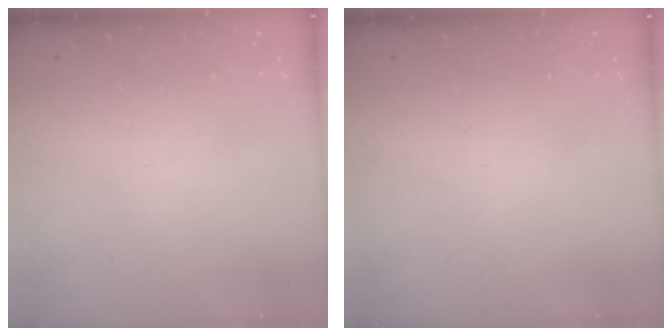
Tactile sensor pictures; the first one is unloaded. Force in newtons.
{"total": 0.0}